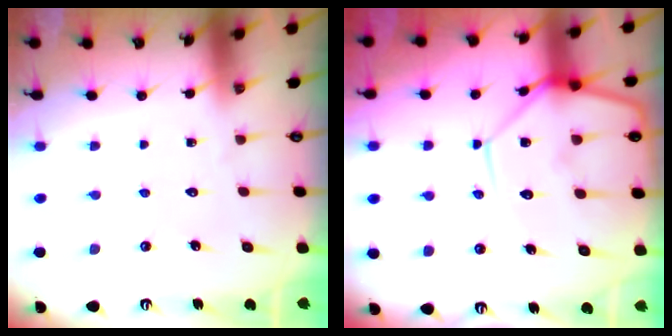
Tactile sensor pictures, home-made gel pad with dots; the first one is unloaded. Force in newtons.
{"total": 13.4, "press": 13.3, "slide": 1.2}